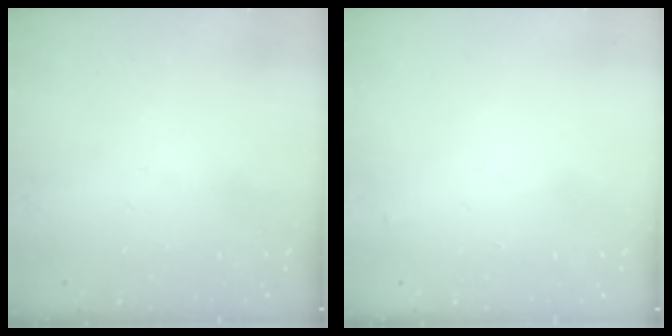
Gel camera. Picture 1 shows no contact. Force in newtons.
{"total": 2.5, "press": 2.5, "slide": 0.4}